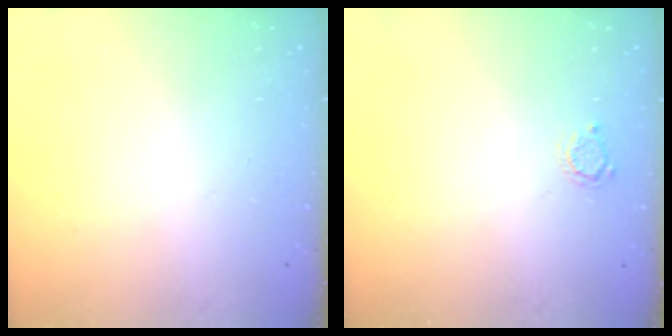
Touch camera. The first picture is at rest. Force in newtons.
{"total": 2.6, "press": 2.6, "slide": 0.4}